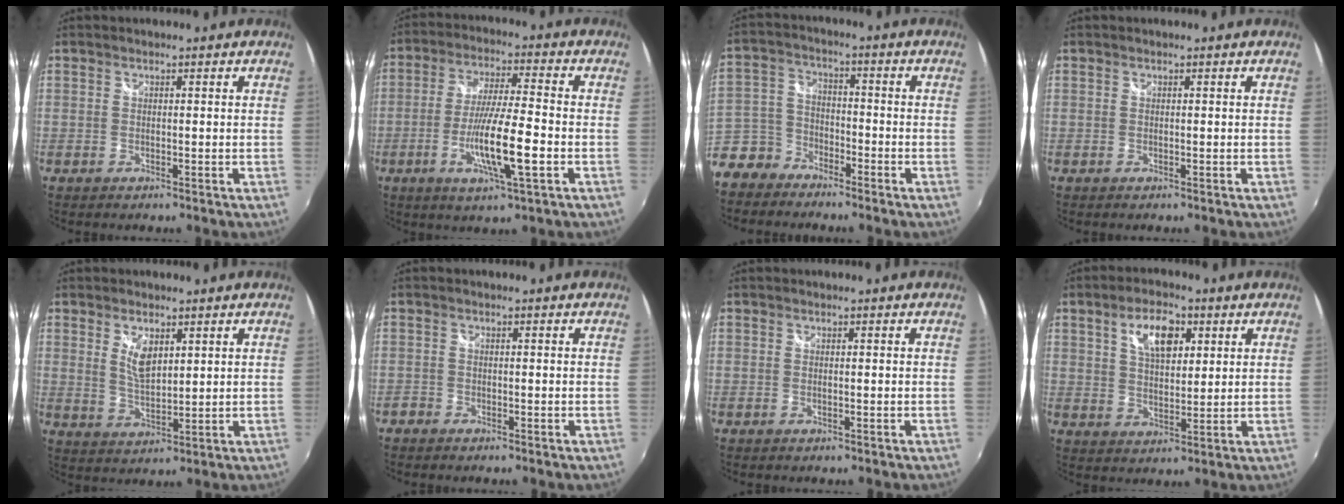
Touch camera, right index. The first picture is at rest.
{"total": 11.8, "force": [-3.9, 1.1, 11.1], "torque": [-0.210, -0.012, -0.069]}
{"total": 11.5, "force": [-7.8, 7.5, 3.7], "torque": [-0.114, 0.014, -0.152]}
{"total": 0.0}
{"total": 5.3, "force": [2.2, 2.5, 4.1], "torque": [-0.070, -0.004, 0.044]}
{"total": 1.3, "force": [-1.1, 0.7, 0.3], "torque": [-0.012, -0.003, -0.024]}
{"total": 0.5, "force": [-0.2, 0.0, 0.5], "torque": [-0.009, 0.001, -0.004]}
{"total": 8.5, "force": [3.6, 4.2, 6.4], "torque": [-0.109, 0.019, 0.064]}